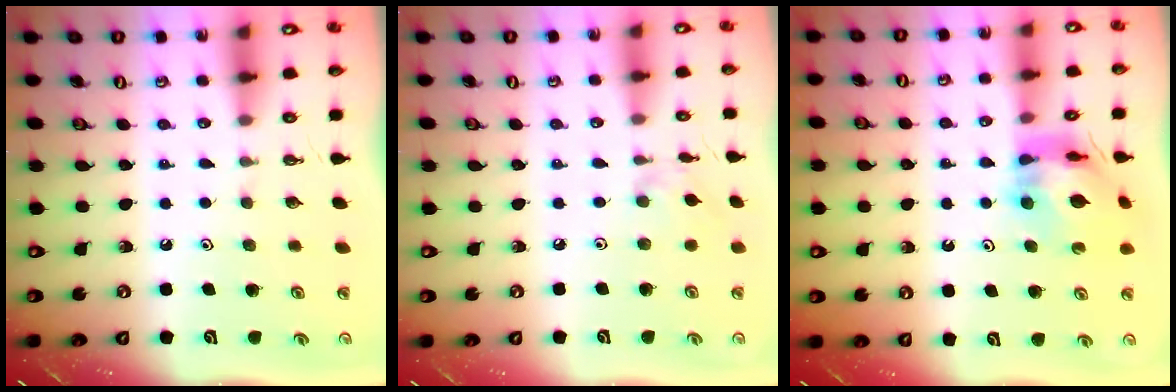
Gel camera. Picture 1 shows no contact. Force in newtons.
{"total": 1.1, "press": 1.0, "slide": 0.2}
{"total": 12.1, "press": 12.0, "slide": 1.2}